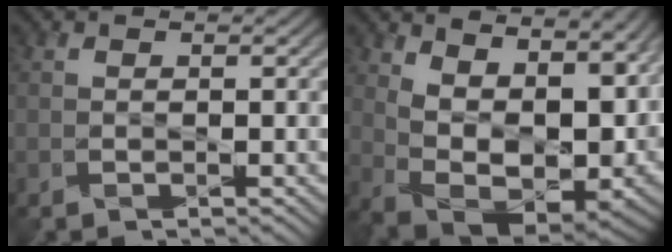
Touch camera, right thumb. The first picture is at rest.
{"total": 15.2, "force": [6.0, 7.8, 11.6], "torque": [-0.199, 0.002, 0.118]}